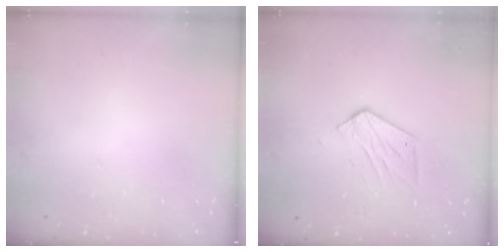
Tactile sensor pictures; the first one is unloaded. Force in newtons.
{"total": 6.4, "press": 6.3, "slide": 0.7}